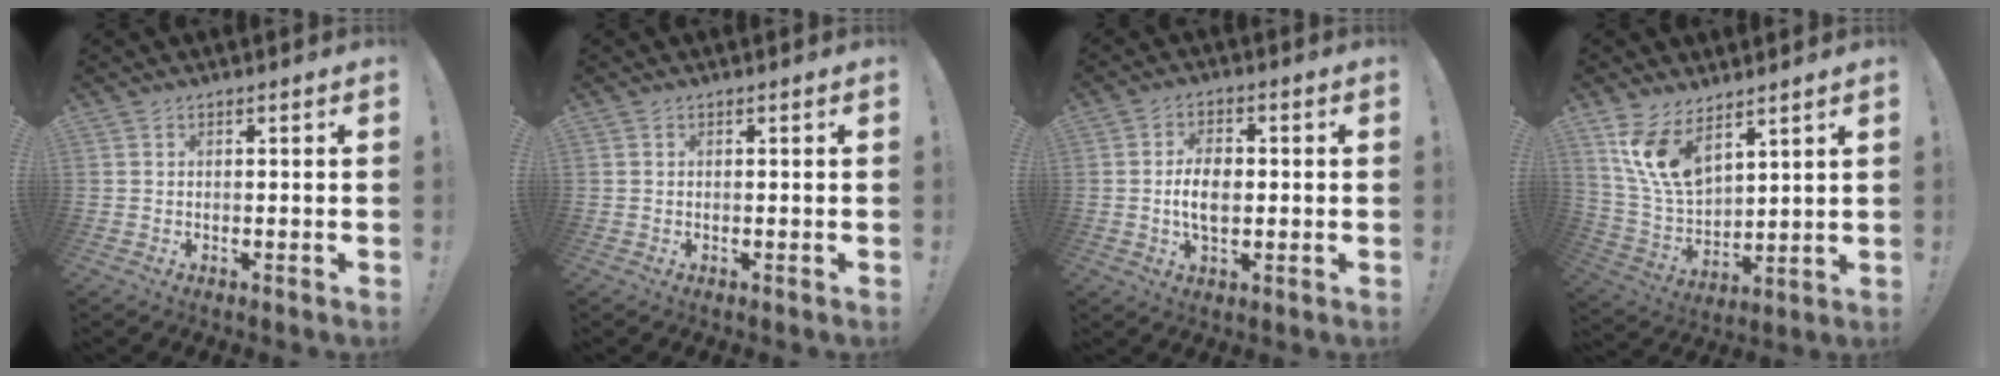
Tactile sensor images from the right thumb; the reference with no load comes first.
{"total": 0.0}
{"total": 7.7, "force": [-0.7, 4.6, 6.1], "torque": [-0.113, 0.004, -0.017]}
{"total": 13.1, "force": [8.6, 6.4, 7.4], "torque": [-0.164, -0.047, 0.169]}